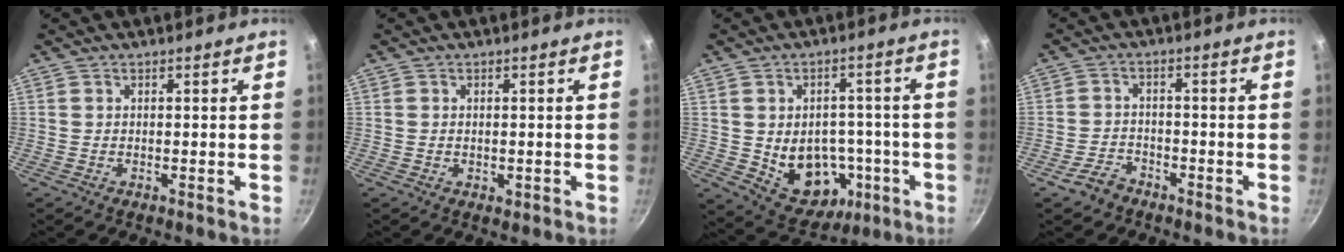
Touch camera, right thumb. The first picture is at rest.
{"total": 1.1, "force": [-0.1, 0.8, 0.7], "torque": [-0.010, -0.002, 0.000]}
{"total": 13.6, "force": [-3.2, 10.2, 8.3], "torque": [-0.089, 0.025, -0.023]}
{"total": 4.1, "force": [-2.9, 2.6, 1.2], "torque": [-0.019, 0.021, -0.052]}